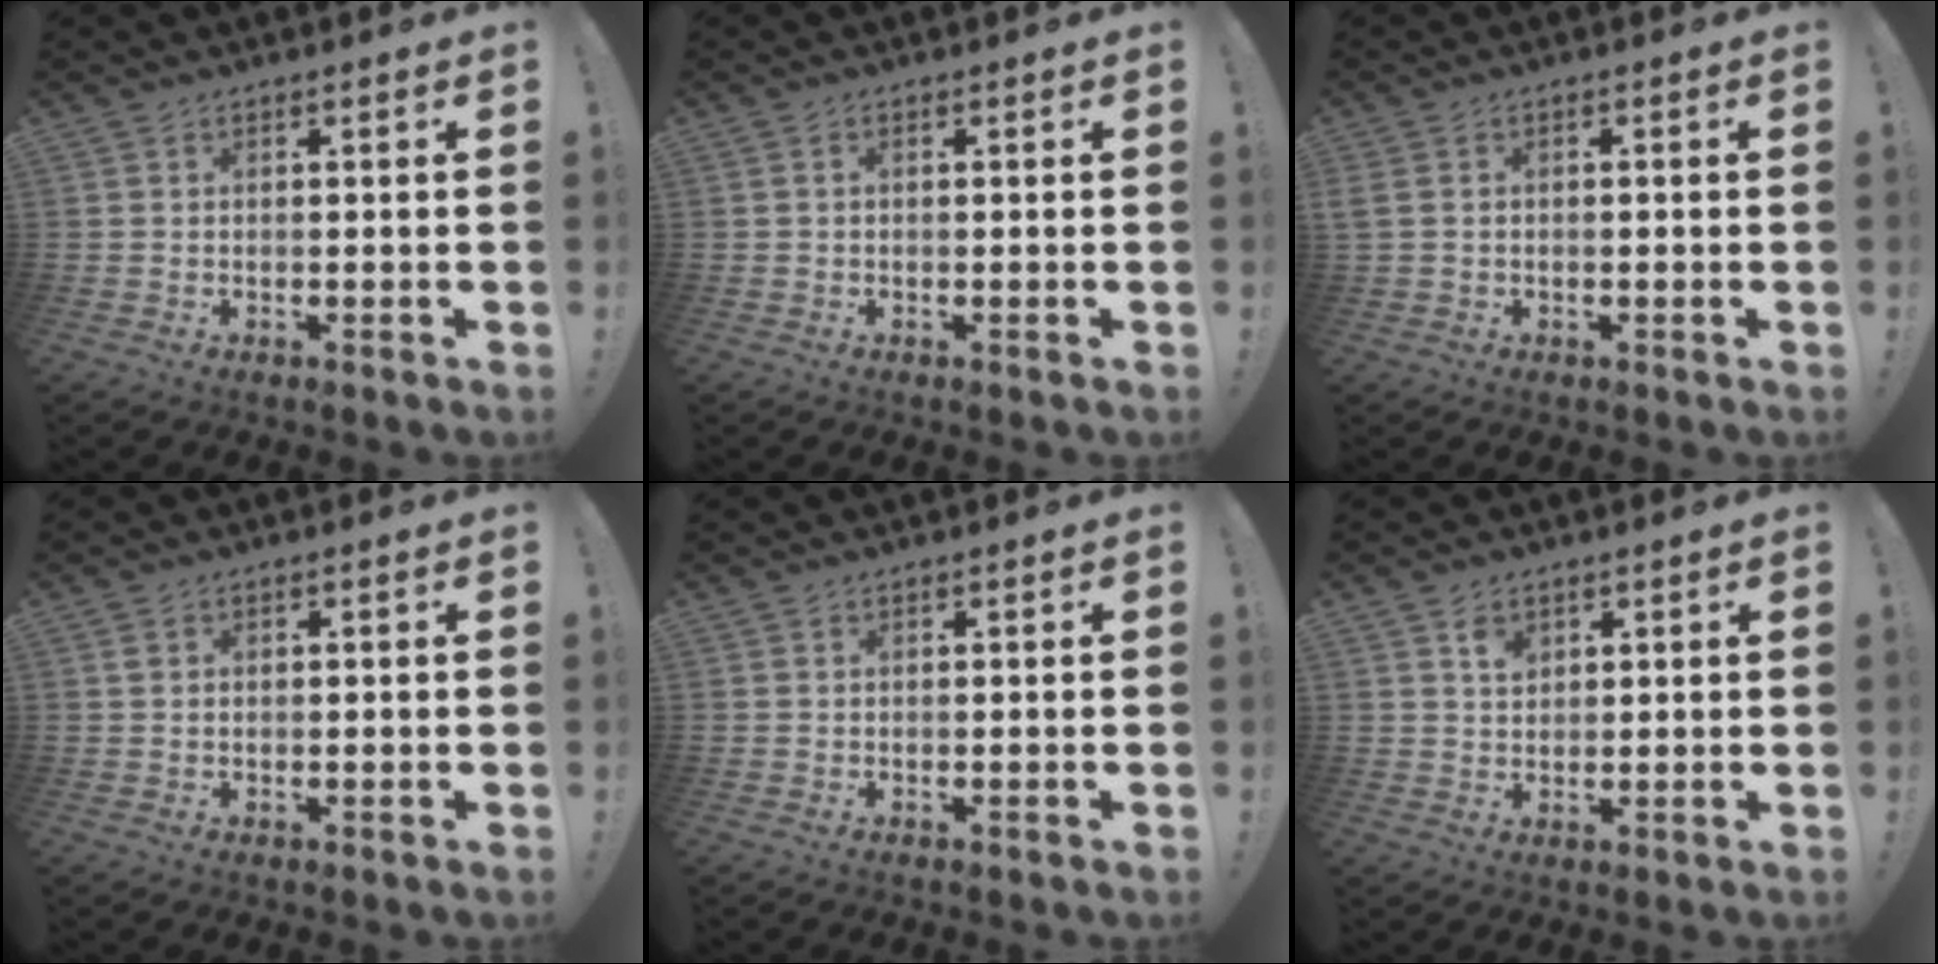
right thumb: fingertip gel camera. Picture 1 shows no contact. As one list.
[{"total": 0.6, "force": [0.1, 0.4, 0.5], "torque": [-0.016, 0.005, 0.002]}, {"total": 1.6, "force": [-0.5, 0.5, 1.4], "torque": [-0.026, 0.003, -0.008]}, {"total": 0.8, "force": [0.1, 0.6, 0.5], "torque": [-0.004, 0.001, 0.000]}, {"total": 0.0}, {"total": 4.0, "force": [2.5, 2.7, 1.5], "torque": [-0.012, -0.015, 0.042]}]